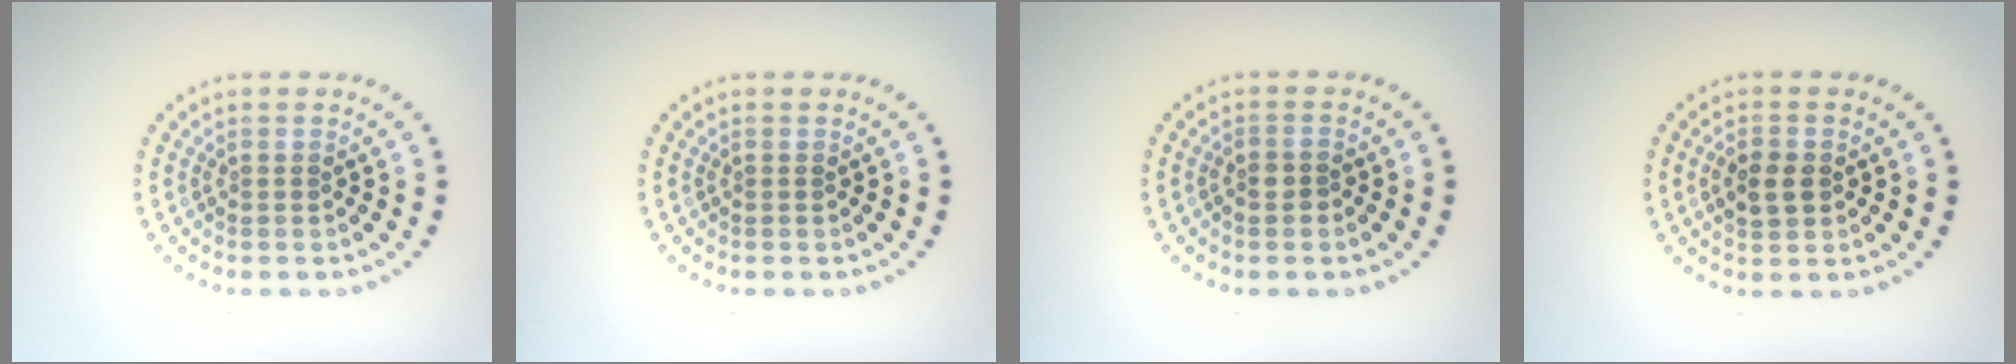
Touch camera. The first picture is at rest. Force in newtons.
{"total": 0.0}
{"total": 1.5, "press": 1.3, "slide": 0.6}
{"total": 2.6, "press": 2.6, "slide": 0.1}